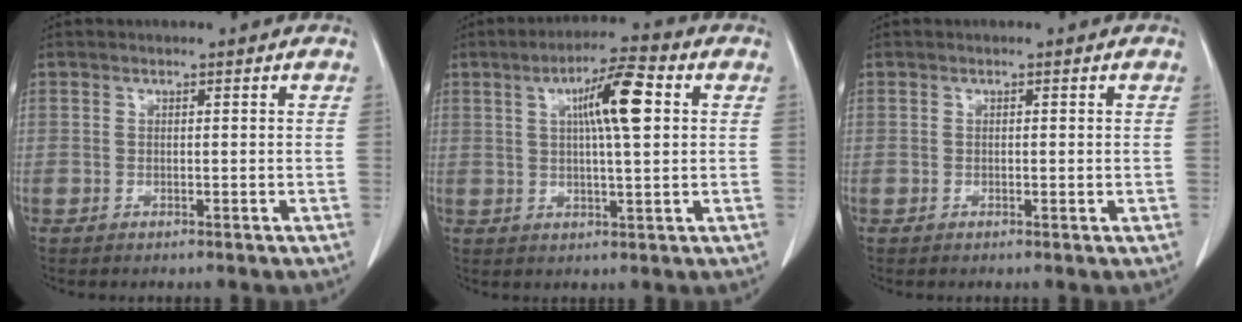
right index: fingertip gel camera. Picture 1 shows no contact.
{"total": 9.4, "force": [2.5, 1.1, 9.0], "torque": [-0.149, 0.014, 0.038]}
{"total": 0.9, "force": [-0.1, 0.3, 0.8], "torque": [-0.012, -0.001, 0.000]}